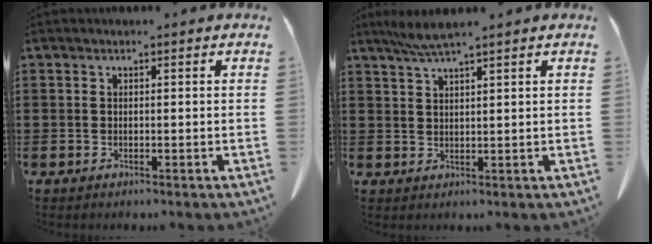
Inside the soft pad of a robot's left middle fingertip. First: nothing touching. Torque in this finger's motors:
{"motor_torque": [0.09, 0.08, 0.08, 0.05]}